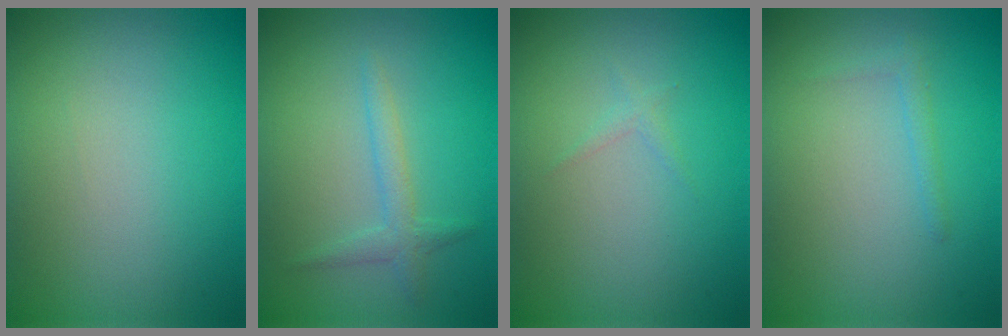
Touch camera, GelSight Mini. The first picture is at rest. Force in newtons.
{"total": 1.8, "press": 1.7, "slide": 0.1}
{"total": 0.6, "press": 0.6, "slide": 0.0}
{"total": 0.8, "press": 0.8, "slide": 0.1}